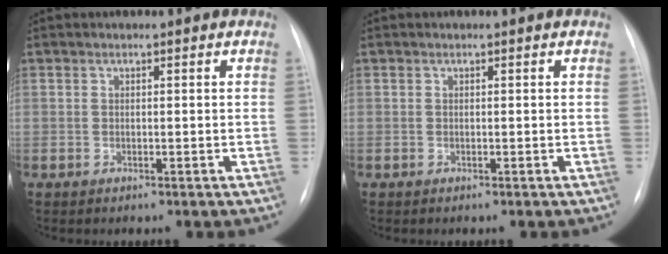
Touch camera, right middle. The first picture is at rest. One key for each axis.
{"total": 0.0}